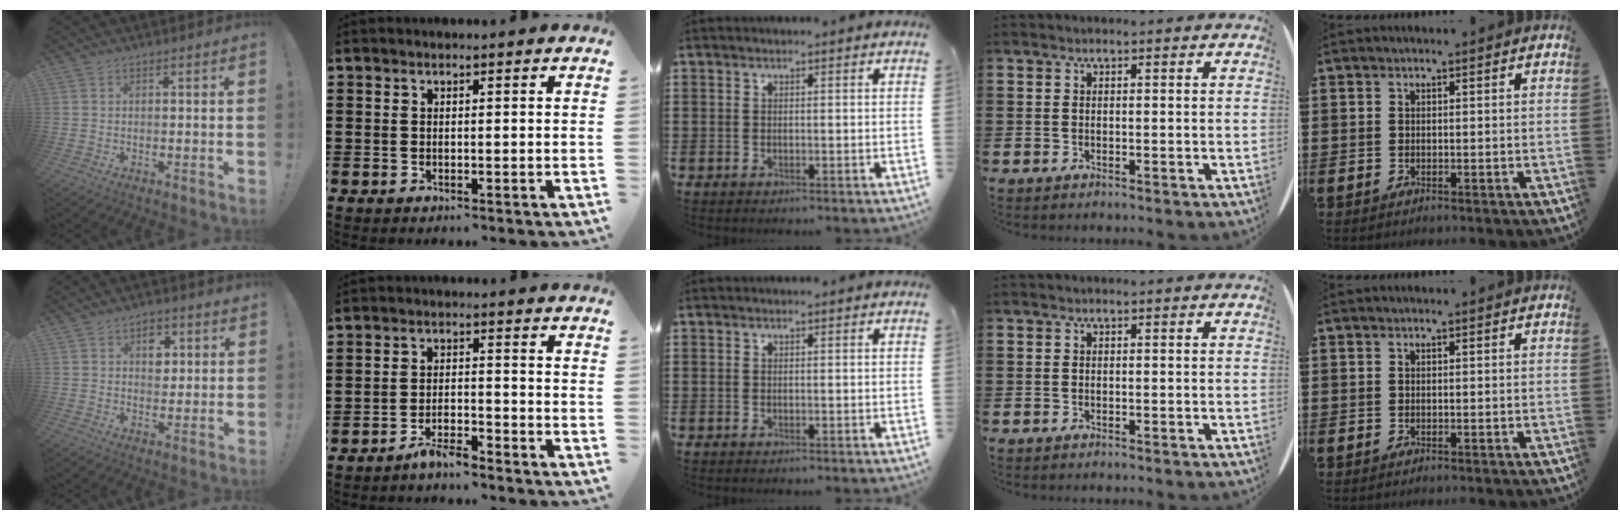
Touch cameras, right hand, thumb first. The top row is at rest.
{"thumb": {"total": 5.8, "force": [2.2, 4.4, 3.1], "torque": [-0.025, -0.009, 0.034]}, "index": {"total": 3.1, "force": [-2.9, 0.3, 0.9], "torque": [-0.019, 0.009, -0.058]}}